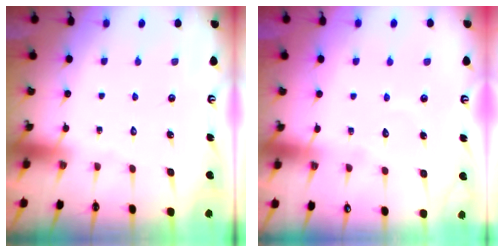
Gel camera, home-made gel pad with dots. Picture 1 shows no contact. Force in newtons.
{"total": 4.3, "press": 4.2, "slide": 0.4}